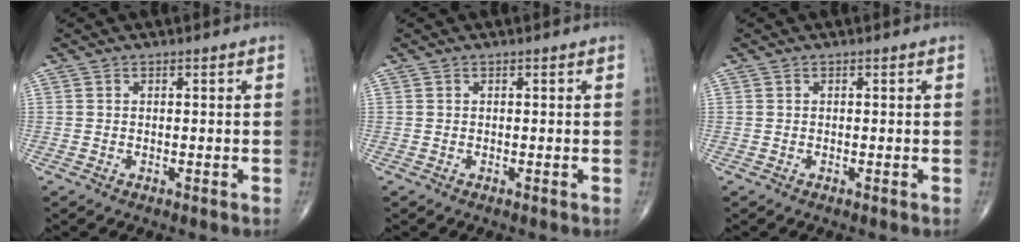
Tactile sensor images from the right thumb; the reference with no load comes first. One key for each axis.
{"total": 0.0}
{"total": 0.0}